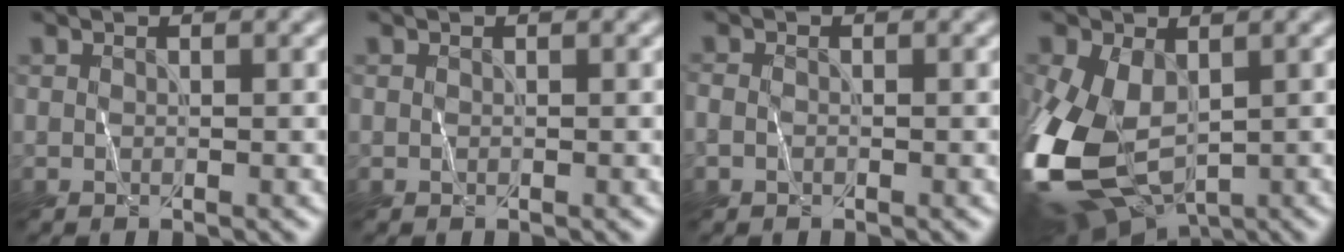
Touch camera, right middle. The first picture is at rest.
{"total": 0.0}
{"total": 1.4, "force": [-0.4, 1.0, 0.8], "torque": [-0.018, 0.000, -0.010]}
{"total": 13.1, "force": [-2.3, 8.1, 10.1], "torque": [-0.259, -0.025, -0.034]}